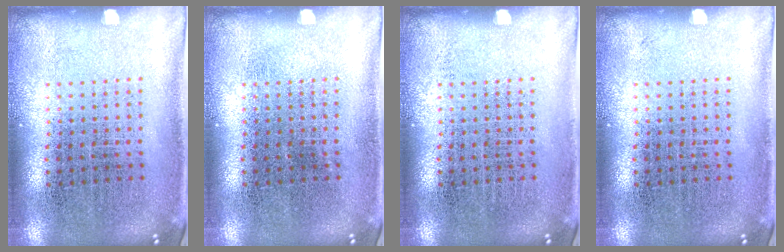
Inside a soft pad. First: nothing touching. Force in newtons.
{"total": 0.0}
{"total": 0.0}
{"total": 0.0}